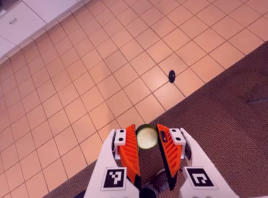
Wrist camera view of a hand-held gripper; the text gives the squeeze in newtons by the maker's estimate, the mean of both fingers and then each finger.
{"total": 8.6, "left": 8.7, "right": 8.5}